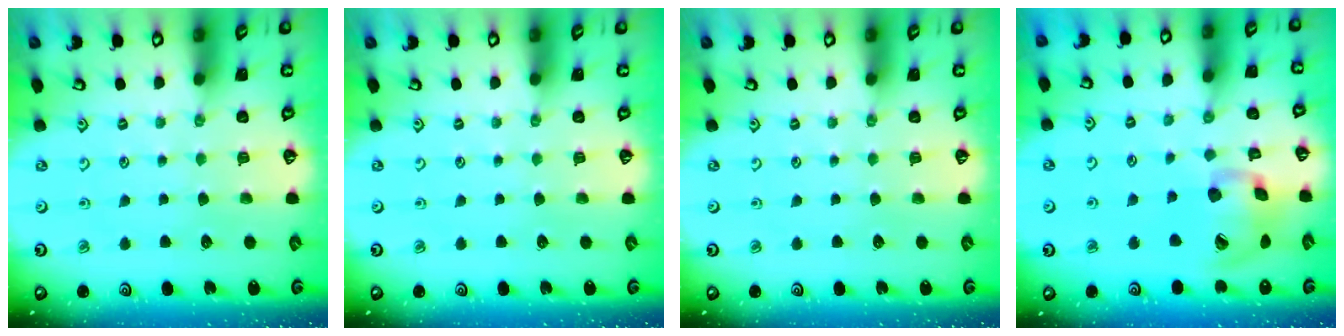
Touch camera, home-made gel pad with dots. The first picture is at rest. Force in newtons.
{"total": 0.0}
{"total": 0.0}
{"total": 15.7, "press": 15.5, "slide": 2.4}